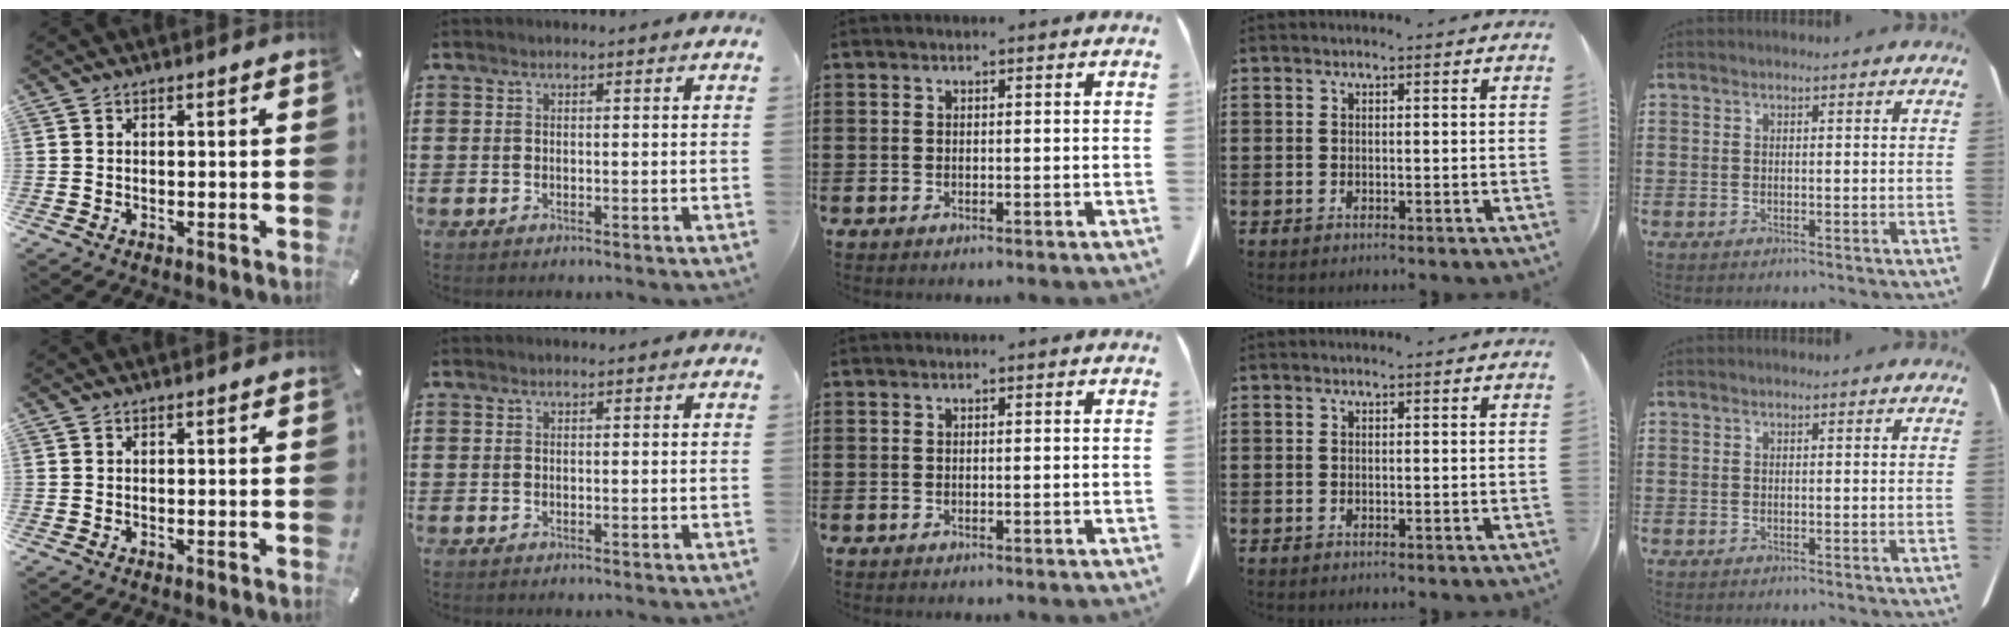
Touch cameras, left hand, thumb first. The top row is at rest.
{}